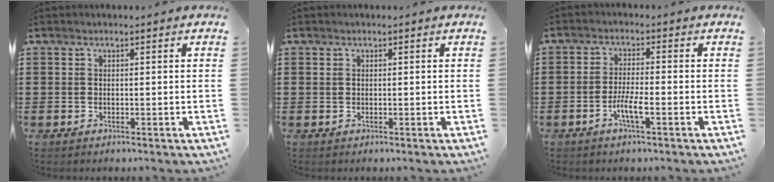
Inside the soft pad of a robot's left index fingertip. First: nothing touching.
{"total": 0.0}
{"total": 4.0, "force": [-1.7, 0.6, 3.5], "torque": [-0.073, -0.004, -0.034]}